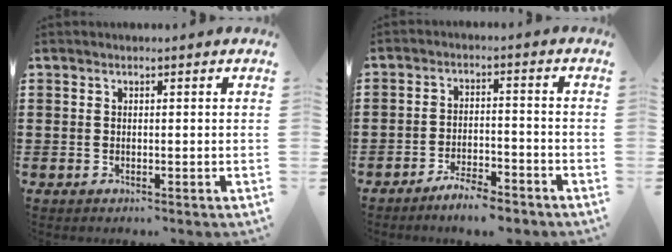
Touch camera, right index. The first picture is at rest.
{"total": 4.8, "force": [-4.6, 0.2, 1.5], "torque": [-0.034, -0.001, -0.090]}